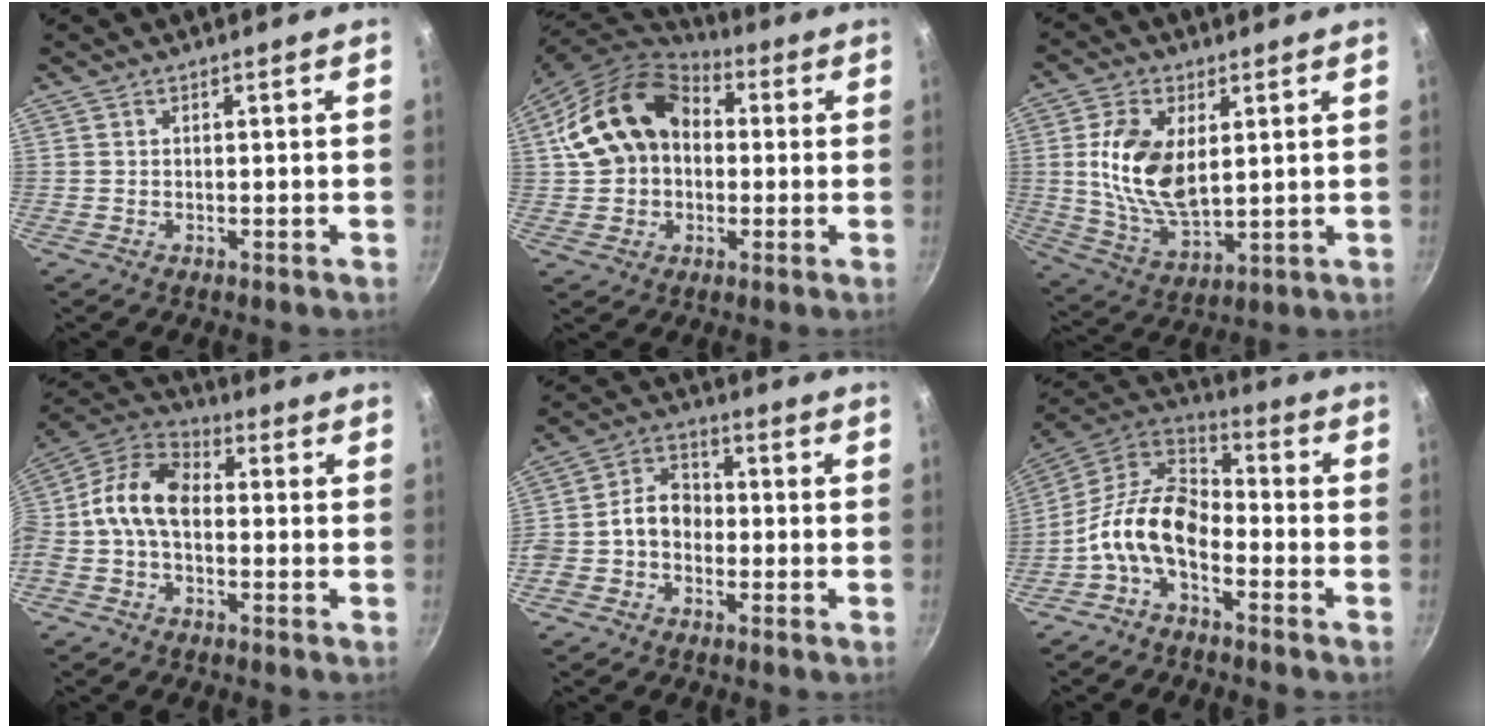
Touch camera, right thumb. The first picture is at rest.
{"total": 17.8, "force": [2.5, 13.5, 11.3], "torque": [-0.188, 0.036, 0.035]}
{"total": 13.8, "force": [2.7, 7.6, 11.2], "torque": [-0.207, -0.016, 0.059]}
{"total": 11.7, "force": [-0.5, 7.8, 8.7], "torque": [-0.145, 0.042, -0.032]}
{"total": 7.7, "force": [-1.7, 6.0, 4.5], "torque": [-0.052, 0.032, -0.045]}
{"total": 13.0, "force": [-4.7, 7.5, 9.5], "torque": [-0.171, 0.058, -0.115]}